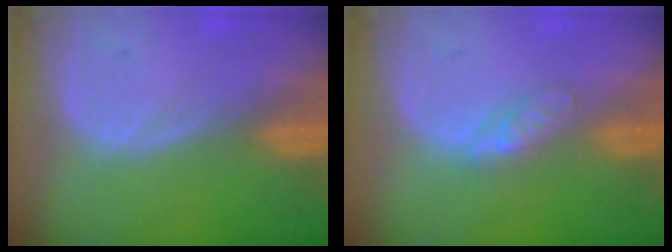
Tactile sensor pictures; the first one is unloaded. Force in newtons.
{"total": 2.7, "press": 2.7, "slide": 0.3}